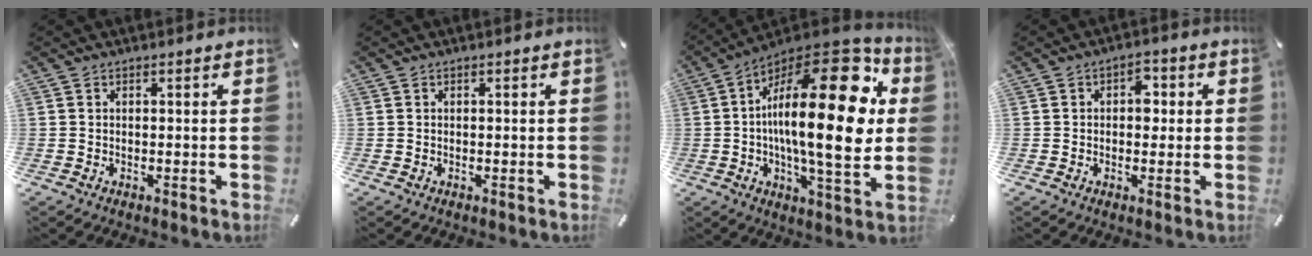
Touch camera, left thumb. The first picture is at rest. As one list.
[{"total": 0.0}, {"total": 28.9, "force": [4.1, 10.4, 26.6], "torque": [-0.433, -0.037, 0.056]}, {"total": 3.8, "force": [0.3, 2.6, 2.8], "torque": [-0.024, 0.001, -0.005]}]